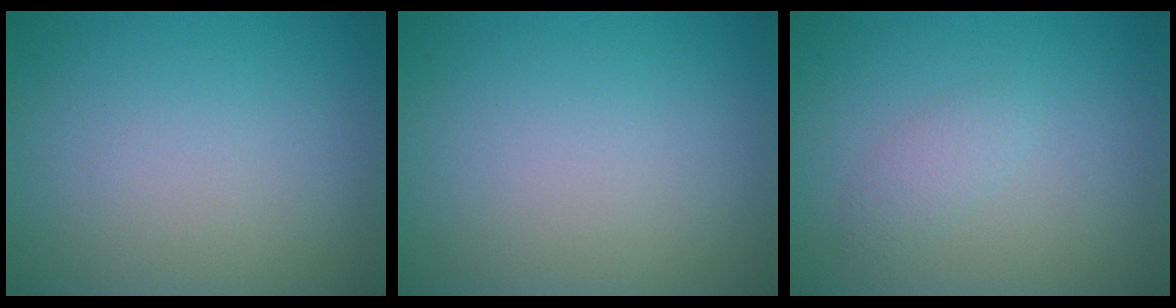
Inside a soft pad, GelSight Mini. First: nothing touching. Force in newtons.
{"total": 0.0}
{"total": 1.4, "press": 1.4, "slide": 0.1}